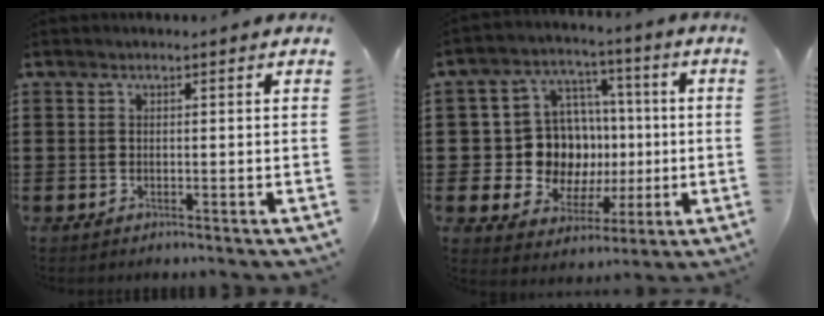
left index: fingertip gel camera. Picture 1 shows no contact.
{"total": 11.6, "force": [0.7, 10.6, 4.5], "torque": [-0.115, 0.007, 0.026]}